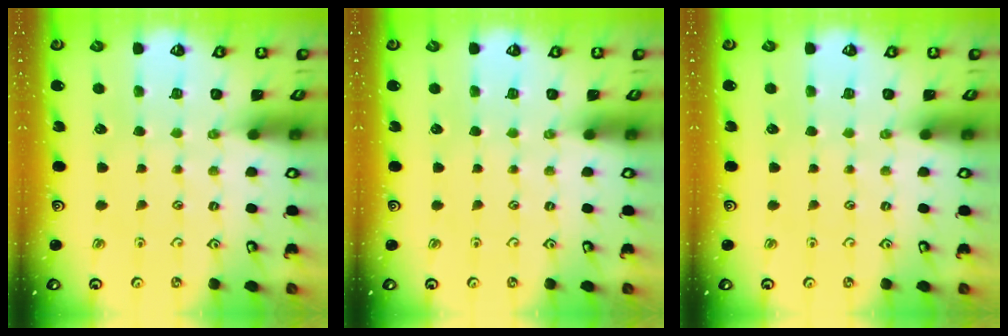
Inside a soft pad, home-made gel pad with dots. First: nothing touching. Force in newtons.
{"total": 0.0}
{"total": 0.0}